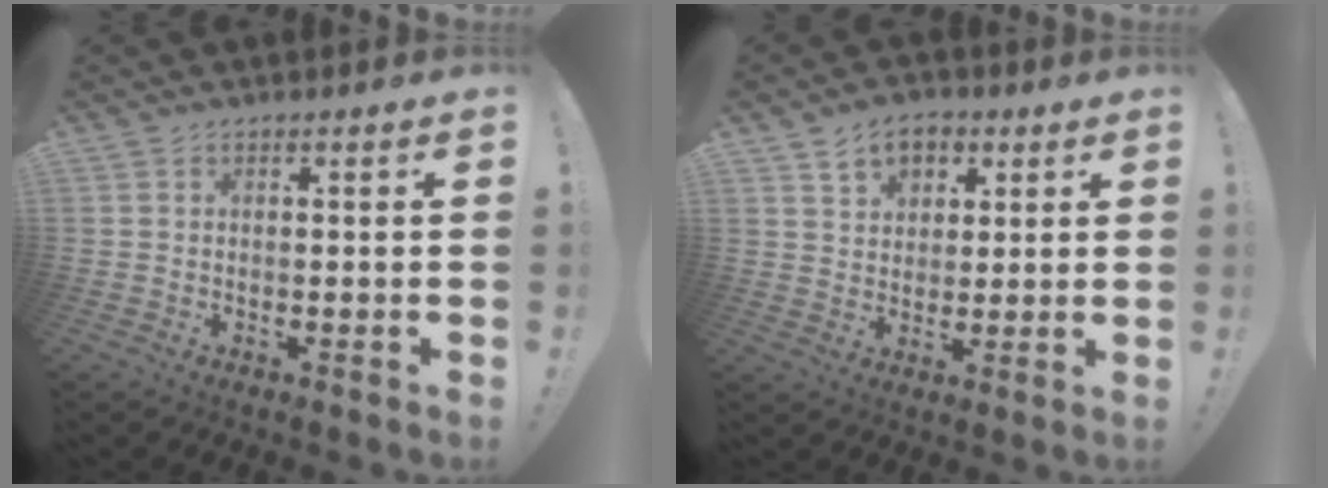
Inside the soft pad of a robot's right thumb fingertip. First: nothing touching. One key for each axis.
{"total": 8.1, "fx": 4.4, "fy": 5.9, "fz": 3.4, "tx": -0.043, "ty": -0.020, "tz": 0.083}